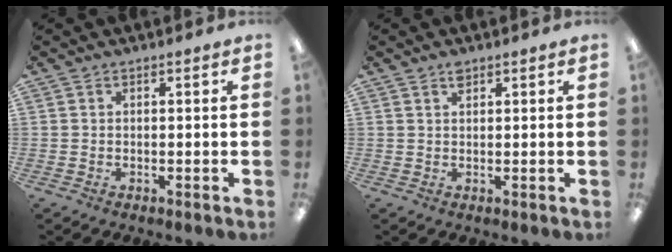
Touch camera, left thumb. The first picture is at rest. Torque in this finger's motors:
{"motor_torque": [0.38, 0.23, 0.19, -0.39, 0.00]}